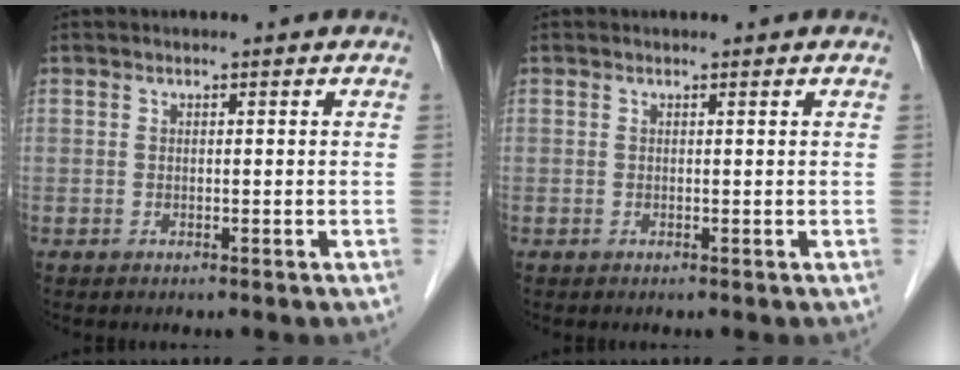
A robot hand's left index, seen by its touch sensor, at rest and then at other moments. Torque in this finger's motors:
{"motor_torque": [-0.05, -0.12, 0.01, -0.01]}